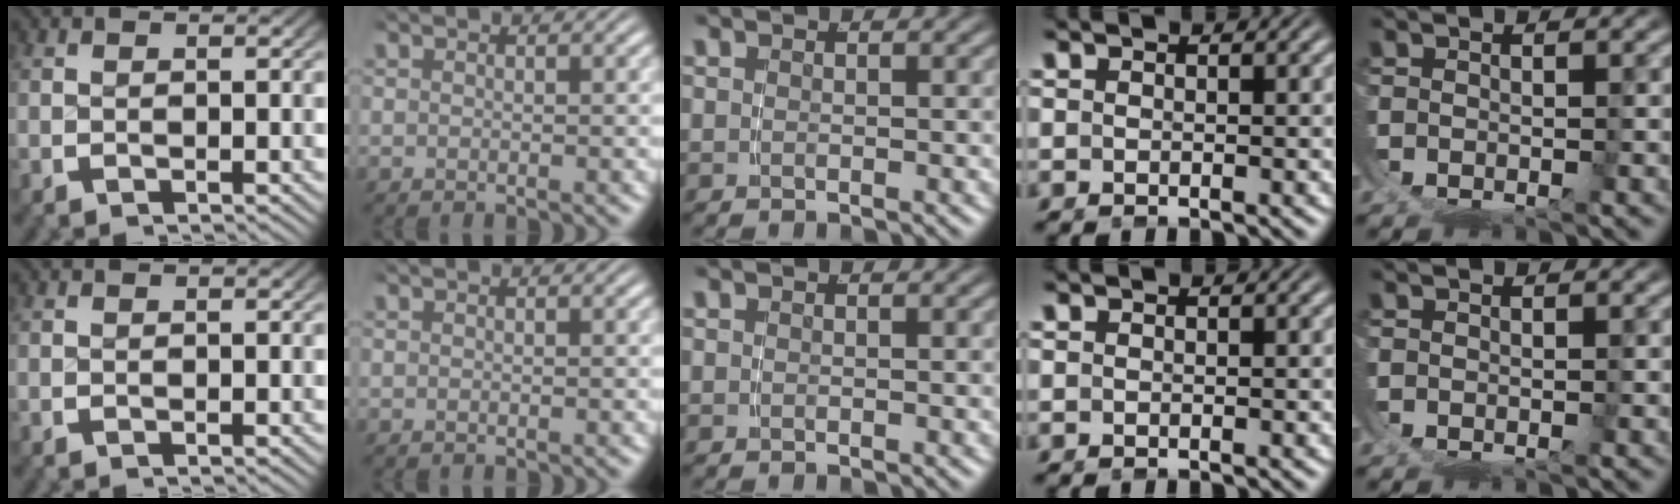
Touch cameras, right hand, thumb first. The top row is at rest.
{}